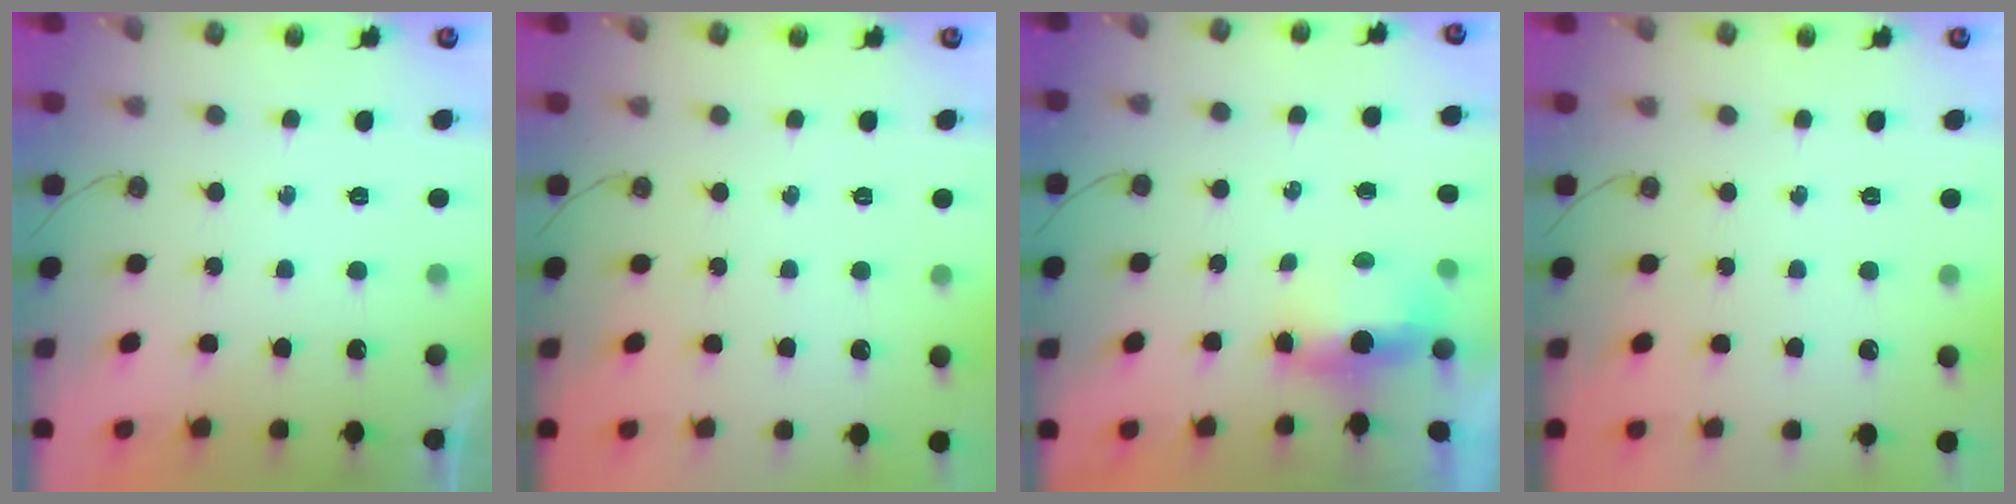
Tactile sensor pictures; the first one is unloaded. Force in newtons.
{"total": 0.0}
{"total": 5.0, "press": 4.9, "slide": 1.2}
{"total": 0.0}